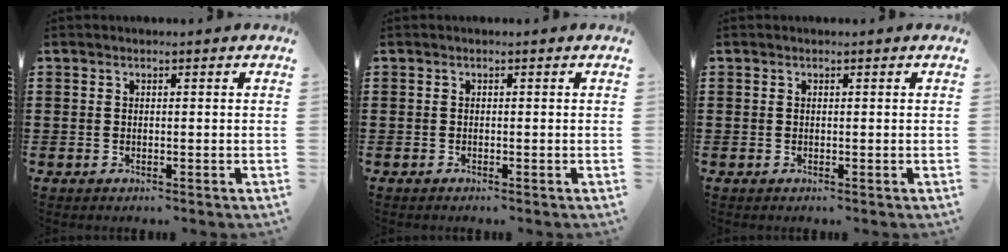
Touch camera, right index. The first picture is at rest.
{"total": 0.0}
{"total": 0.0}